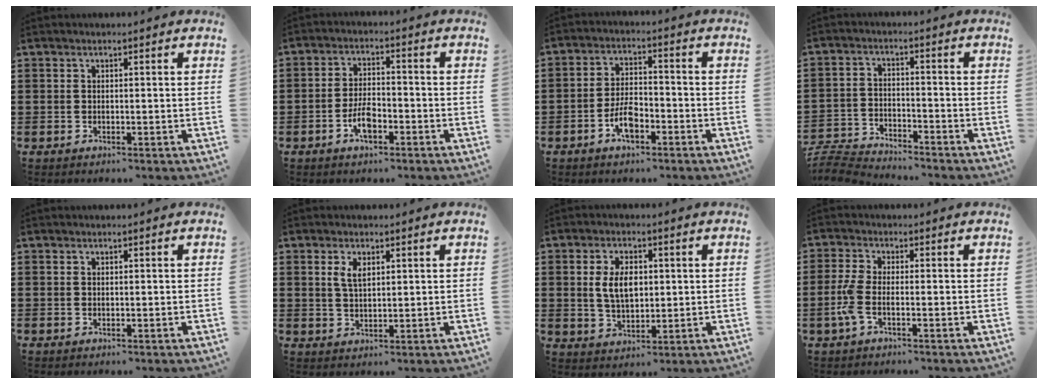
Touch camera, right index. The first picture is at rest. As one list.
[{"total": 4.7, "force": [-2.1, 2.0, 3.7], "torque": [-0.082, 0.001, -0.044]}, {"total": 5.4, "force": [-2.6, 2.4, 4.0], "torque": [-0.092, 0.000, -0.055]}, {"total": 5.2, "force": [-5.1, 0.6, 0.5], "torque": [-0.027, 0.002, -0.109]}, {"total": 0.0}, {"total": 3.1, "force": [1.3, 1.5, 2.4], "torque": [-0.054, 0.006, 0.022]}, {"total": 5.8, "force": [0.7, 3.4, 4.7], "torque": [-0.089, 0.004, 0.005]}, {"total": 3.6, "force": [-1.3, 1.1, 3.1], "torque": [-0.083, -0.007, -0.031]}]